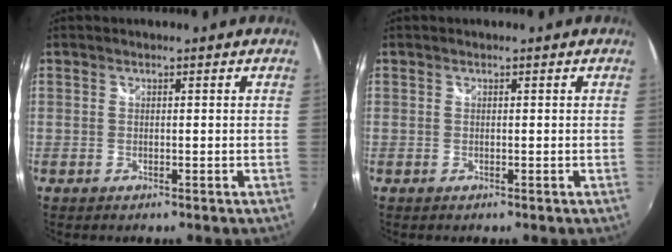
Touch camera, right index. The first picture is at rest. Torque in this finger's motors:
{"motor_torque": [0.00, 0.00, -0.01, 0.00]}